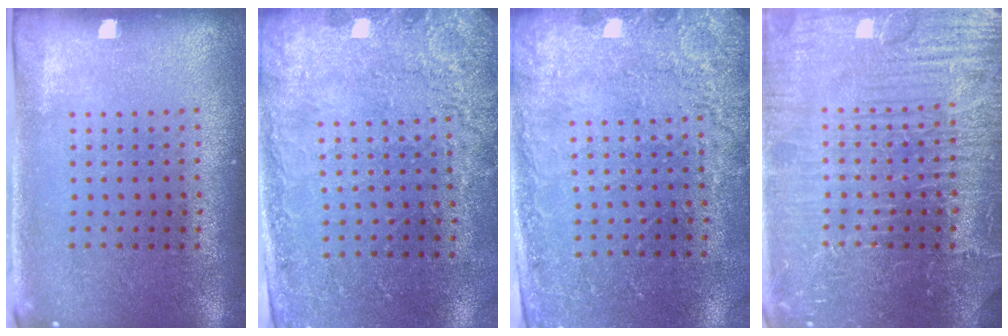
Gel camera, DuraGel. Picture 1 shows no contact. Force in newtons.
{"total": 2.6, "press": 2.4, "slide": 1.1}
{"total": 2.5, "press": 2.3, "slide": 0.8}
{"total": 7.7, "press": 7.6, "slide": 0.9}